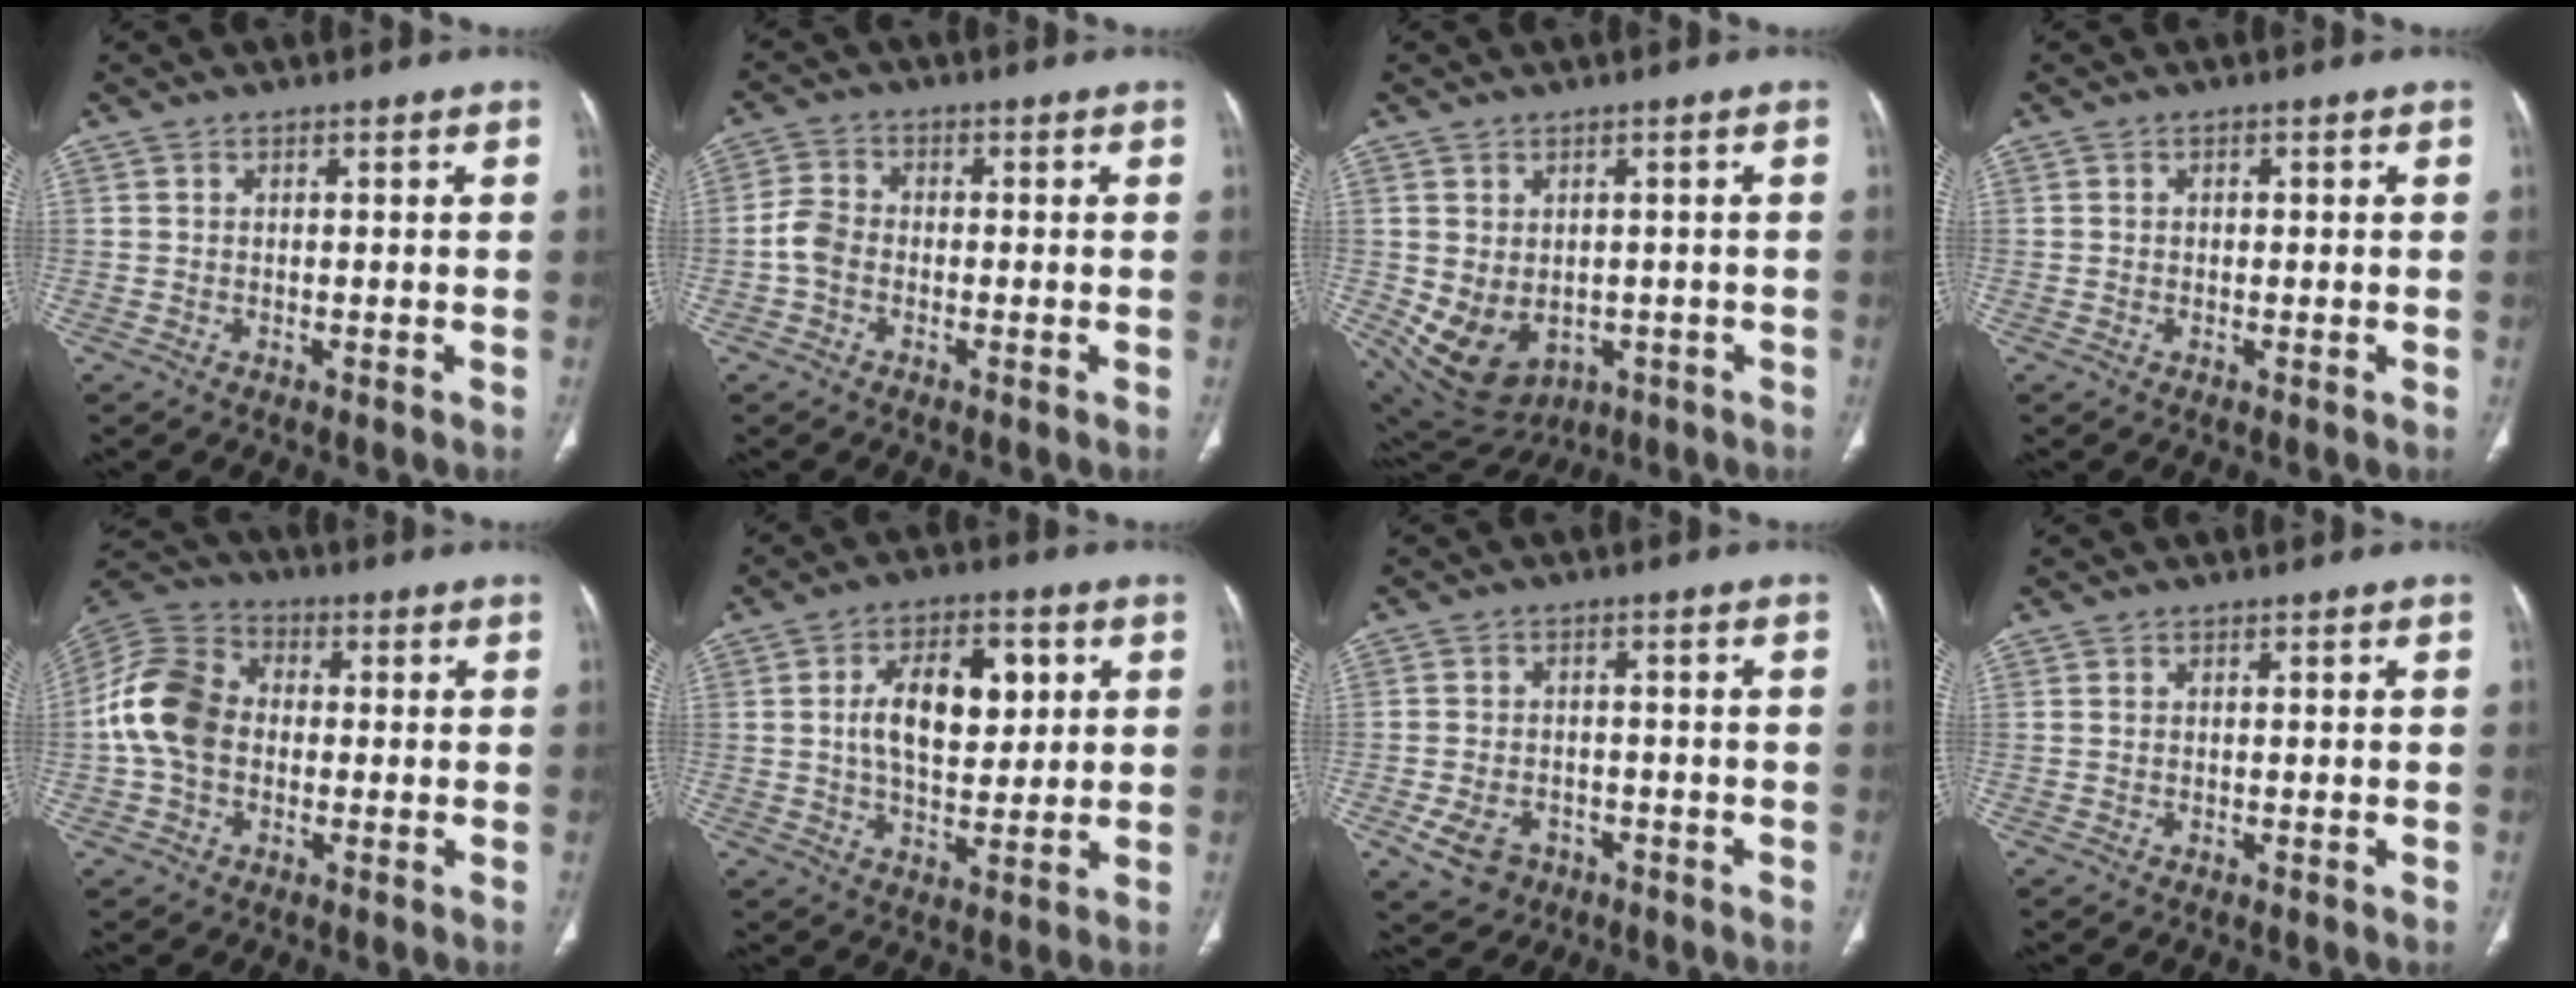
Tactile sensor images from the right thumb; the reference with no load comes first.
{"total": 4.1, "force": [-1.2, 3.0, 2.5], "torque": [-0.049, 0.012, -0.031]}
{"total": 11.7, "force": [-2.7, 8.9, 7.1], "torque": [-0.113, 0.003, -0.010]}
{"total": 2.7, "force": [0.0, 2.1, 1.7], "torque": [-0.013, 0.008, -0.003]}
{"total": 12.8, "force": [-0.7, 9.5, 8.6], "torque": [-0.165, 0.033, -0.024]}
{"total": 12.8, "force": [2.6, 7.1, 10.3], "torque": [-0.139, 0.000, 0.044]}
{"total": 6.5, "force": [-3.1, 5.0, 2.8], "torque": [-0.048, 0.022, -0.041]}
{"total": 0.0}